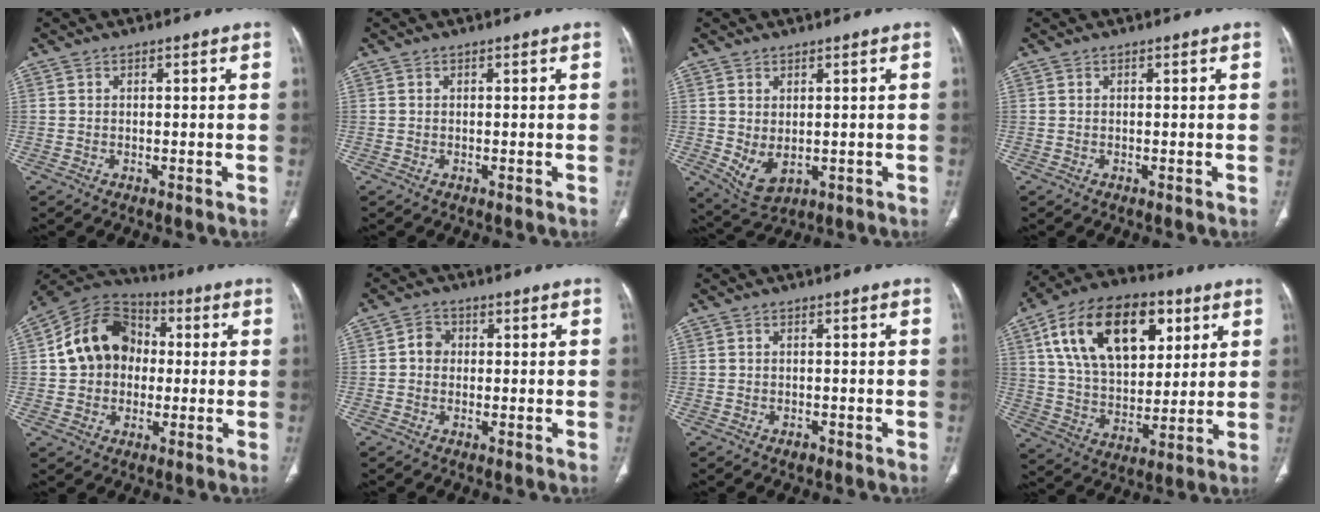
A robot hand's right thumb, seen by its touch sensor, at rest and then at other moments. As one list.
[{"total": 0.0}, {"total": 5.5, "force": [-0.3, 3.4, 4.3], "torque": [-0.074, -0.007, 0.019]}, {"total": 0.0}, {"total": 14.7, "force": [0.9, 12.0, 8.6], "torque": [-0.119, 0.029, 0.005]}, {"total": 3.0, "force": [0.0, 2.7, 1.3], "torque": [-0.007, 0.010, -0.007]}, {"total": 1.1, "force": [-0.7, 0.7, 0.4], "torque": [-0.008, 0.002, -0.010]}, {"total": 24.3, "force": [9.4, 14.3, 17.3], "torque": [-0.274, -0.008, 0.158]}]